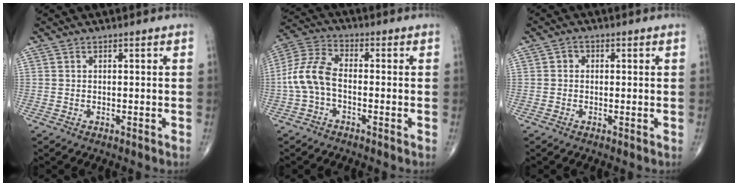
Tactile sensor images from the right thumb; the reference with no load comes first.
{"total": 8.7, "force": [-1.6, 4.9, 7.1], "torque": [-0.154, 0.028, -0.042]}
{"total": 1.6, "force": [0.1, 1.5, 0.7], "torque": [-0.001, 0.004, -0.003]}